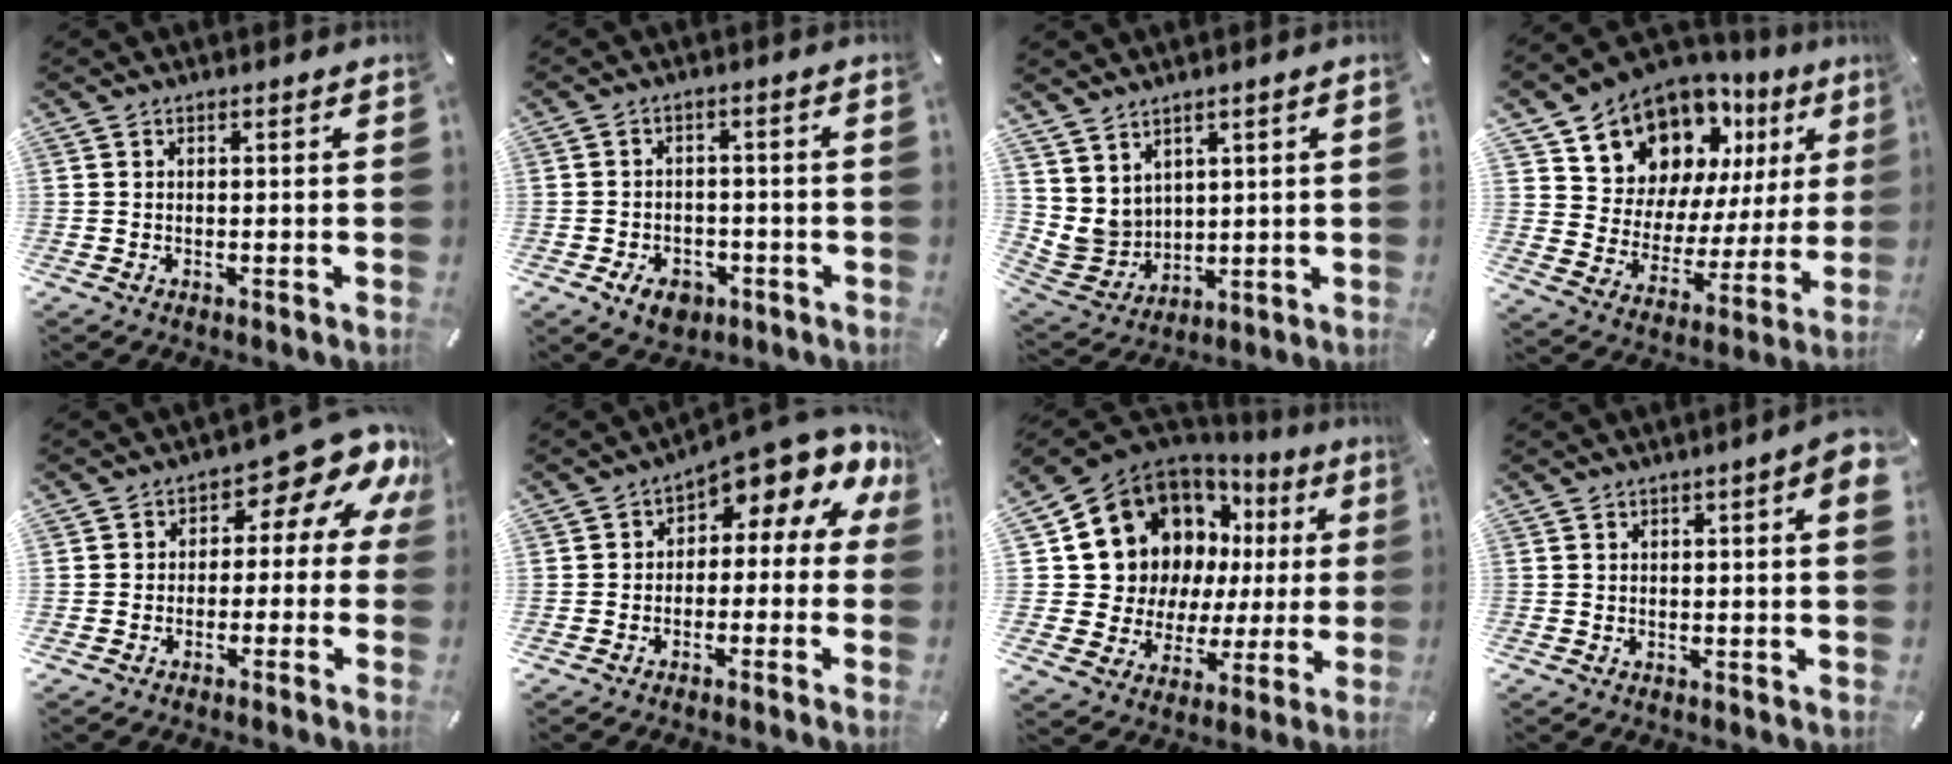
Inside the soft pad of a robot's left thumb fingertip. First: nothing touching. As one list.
[{"total": 5.9, "force": [-2.9, 4.3, 2.9], "torque": [-0.053, 0.009, -0.054]}, {"total": 7.0, "force": [3.8, 5.9, 0.3], "torque": [-0.044, -0.044, 0.076]}, {"total": 13.4, "force": [10.2, 8.3, 2.7], "torque": [-0.055, -0.097, 0.184]}, {"total": 12.0, "force": [5.4, 6.4, 8.6], "torque": [-0.114, -0.040, 0.090]}, {"total": 8.0, "force": [5.5, 3.1, 4.8], "torque": [-0.071, -0.061, 0.092]}, {"total": 15.1, "force": [7.0, 12.3, 5.4], "torque": [-0.092, -0.070, 0.146]}, {"total": 3.6, "force": [1.3, 0.6, 3.3], "torque": [-0.055, 0.001, 0.020]}]